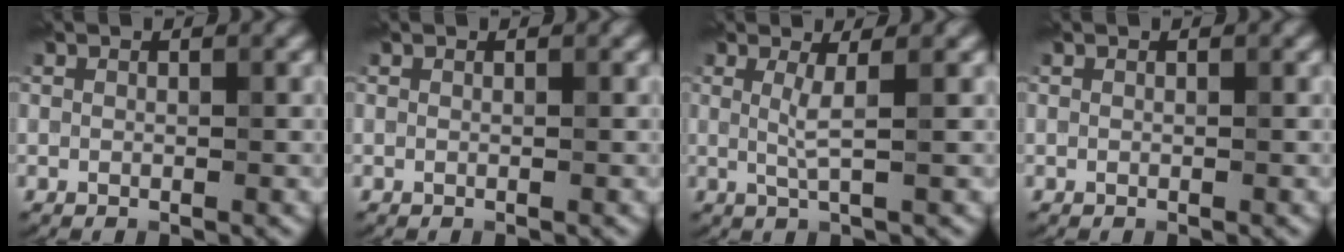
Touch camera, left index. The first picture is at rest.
{"total": 0.0}
{"total": 2.2, "force": [0.4, 0.4, 2.1], "torque": [-0.041, -0.005, 0.003]}
{"total": 0.0}